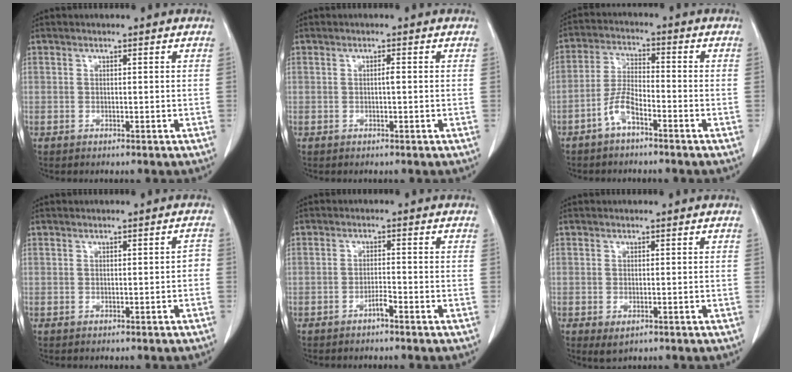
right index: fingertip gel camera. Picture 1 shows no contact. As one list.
[{"total": 0.7, "force": [-0.1, 0.0, 0.7], "torque": [-0.013, 0.001, -0.001]}, {"total": 5.2, "force": [-3.3, 1.3, 3.8], "torque": [-0.085, 0.008, -0.065]}, {"total": 1.1, "force": [-0.4, 0.5, 0.9], "torque": [-0.003, 0.004, -0.006]}, {"total": 1.6, "force": [-1.3, 0.0, 1.0], "torque": [-0.017, 0.002, -0.023]}, {"total": 2.1, "force": [-1.0, 1.0, 1.6], "torque": [-0.026, -0.004, -0.005]}]